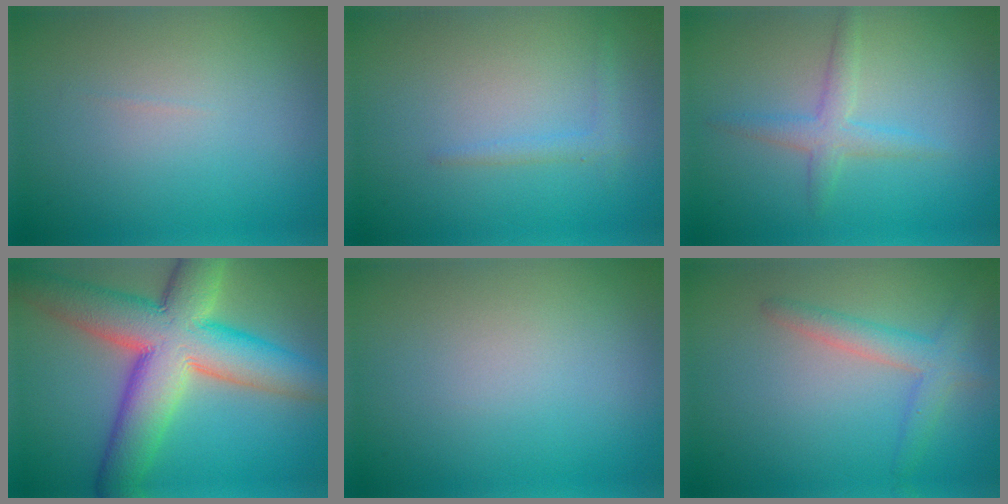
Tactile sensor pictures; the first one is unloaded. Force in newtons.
{"total": 1.1, "press": 1.1, "slide": 0.1}
{"total": 2.3, "press": 2.3, "slide": 0.0}
{"total": 12.3, "press": 12.3, "slide": 0.5}
{"total": 0.0}
{"total": 2.7, "press": 2.7, "slide": 0.3}